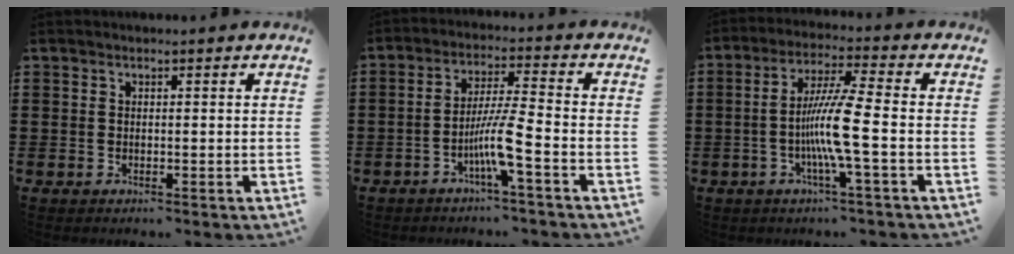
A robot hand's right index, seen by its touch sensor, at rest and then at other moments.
{"total": 7.1, "force": [-3.3, 0.0, 6.3], "torque": [-0.127, -0.008, -0.066]}
{"total": 8.8, "force": [-2.2, -0.3, 8.5], "torque": [-0.176, -0.016, -0.051]}